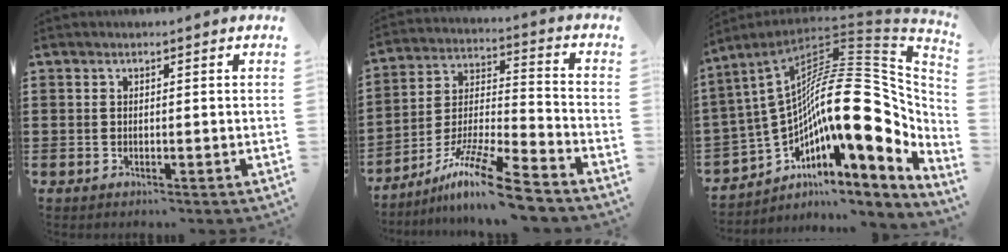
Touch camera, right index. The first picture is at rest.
{"total": 12.7, "force": [-9.9, 0.7, 7.9], "torque": [-0.144, 0.018, -0.190]}
{"total": 22.1, "force": [1.1, 10.0, 19.7], "torque": [-0.325, -0.019, 0.007]}